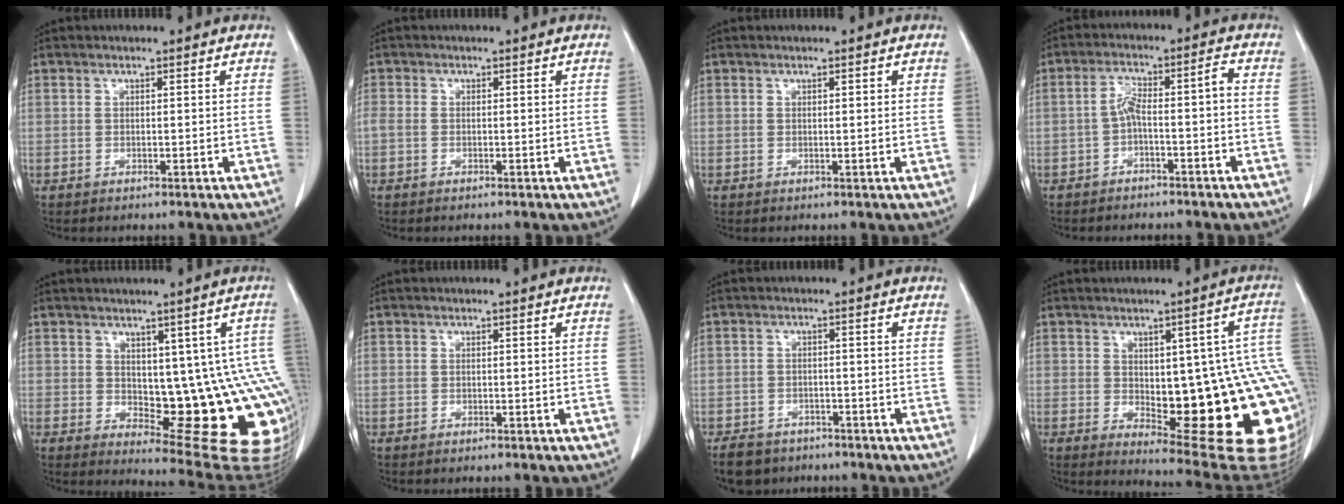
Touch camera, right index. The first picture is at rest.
{"total": 1.2, "force": [-0.3, 0.9, 0.8], "torque": [-0.023, 0.007, -0.004]}
{"total": 0.6, "force": [0.3, 0.2, 0.5], "torque": [-0.008, 0.000, 0.004]}
{"total": 4.9, "force": [-1.8, 0.9, 4.5], "torque": [-0.089, 0.032, -0.027]}
{"total": 14.2, "force": [-0.2, 5.9, 12.9], "torque": [-0.111, 0.009, 0.018]}
{"total": 0.0}
{"total": 5.1, "force": [-3.9, 3.1, 0.9], "torque": [-0.021, 0.001, -0.061]}
{"total": 21.5, "force": [-2.2, 6.6, 20.4], "torque": [-0.165, 0.014, -0.002]}